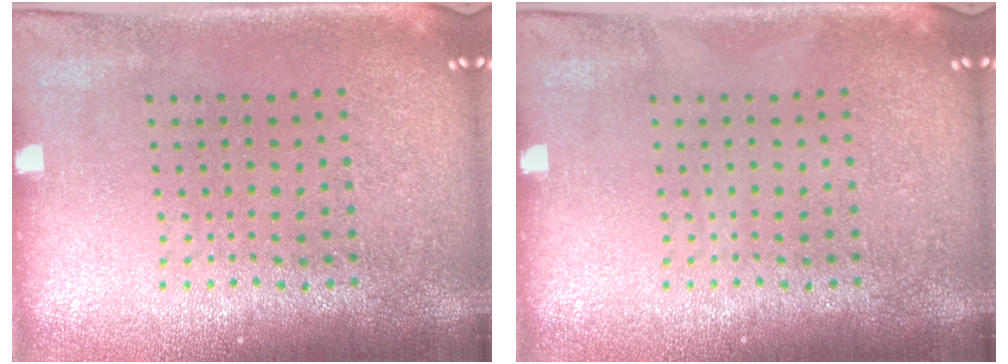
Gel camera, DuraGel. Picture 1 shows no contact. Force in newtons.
{"total": 0.0}